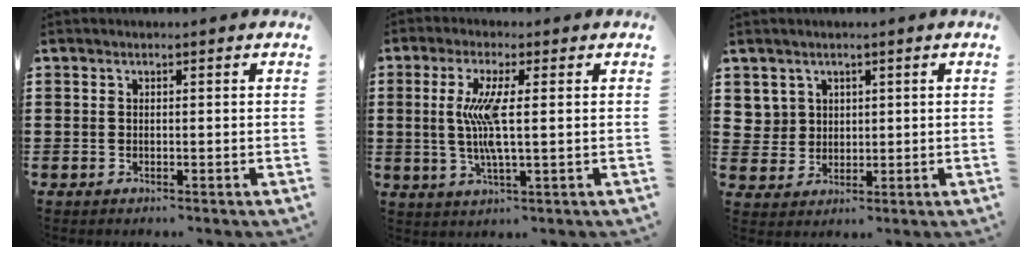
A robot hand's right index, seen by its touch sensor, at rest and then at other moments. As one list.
[{"total": 7.0, "force": [0.6, 0.7, 6.9], "torque": [-0.157, -0.018, -0.002]}, {"total": 3.7, "force": [1.7, 3.2, 0.4], "torque": [-0.026, 0.011, 0.033]}]